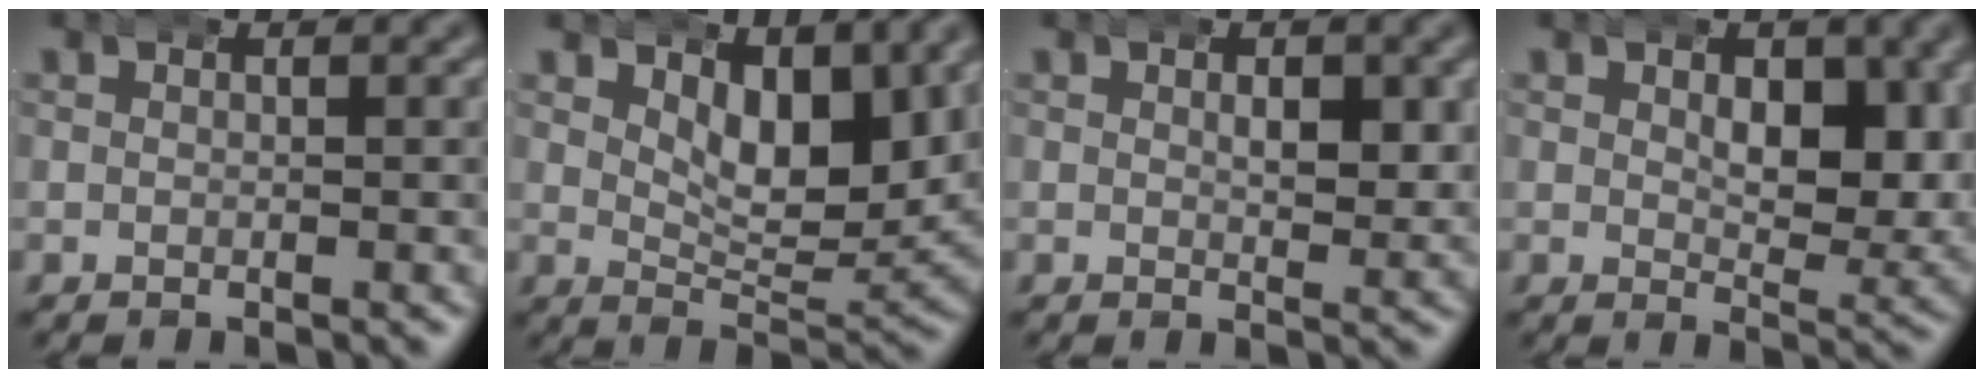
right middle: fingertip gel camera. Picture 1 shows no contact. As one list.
[{"total": 6.1, "force": [2.9, 2.5, 4.8], "torque": [-0.069, -0.021, 0.051]}, {"total": 2.4, "force": [0.8, 1.1, 2.0], "torque": [-0.024, -0.005, 0.010]}, {"total": 5.3, "force": [1.7, 2.8, 4.1], "torque": [-0.060, -0.016, 0.029]}]